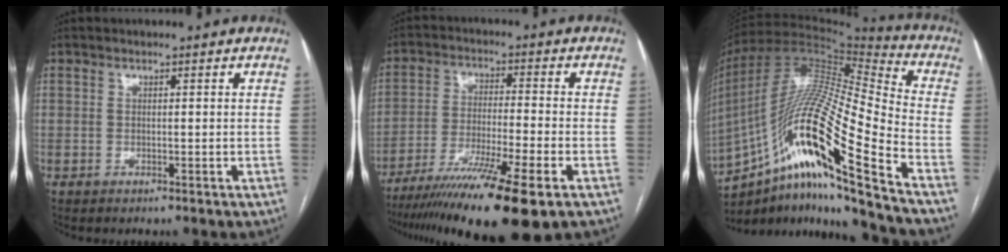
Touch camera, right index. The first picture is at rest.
{"total": 16.9, "force": [-11.6, 0.1, 12.3], "torque": [-0.195, -0.042, -0.193]}
{"total": 25.8, "force": [-13.9, 1.1, 21.7], "torque": [-0.402, -0.012, -0.248]}